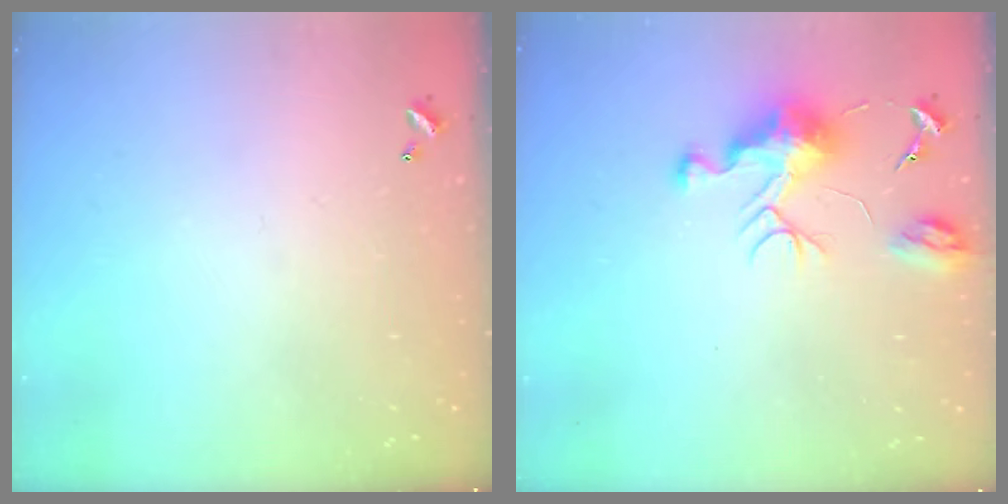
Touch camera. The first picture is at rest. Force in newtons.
{"total": 9.5, "press": 9.5, "slide": 0.4}